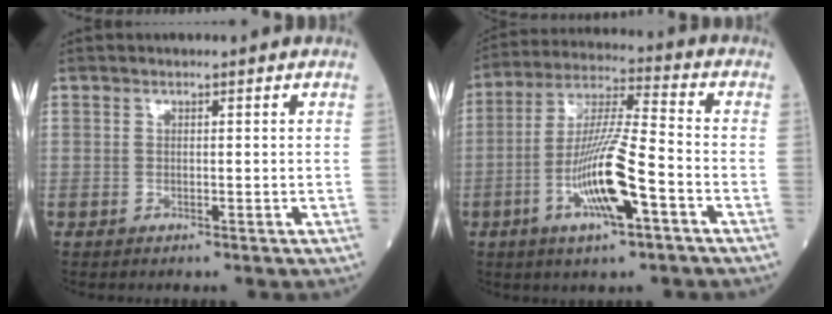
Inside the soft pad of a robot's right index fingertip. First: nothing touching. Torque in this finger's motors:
{"motor_torque": [0.56, -0.31, 0.33, 0.21]}